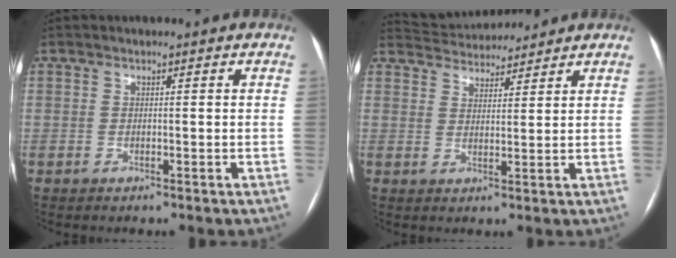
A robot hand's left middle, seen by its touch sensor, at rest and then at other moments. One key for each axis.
{"total": 7.5, "fx": 7.3, "fy": 1.2, "fz": 1.0, "tx": -0.024, "ty": 0.025, "tz": 0.116}